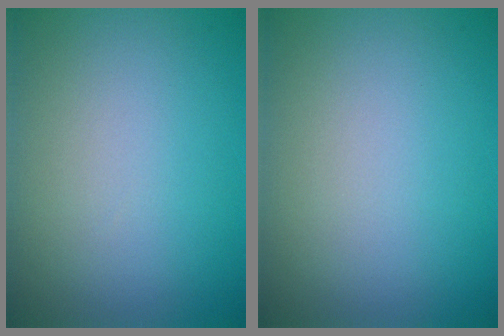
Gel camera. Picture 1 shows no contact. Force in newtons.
{"total": 0.0}